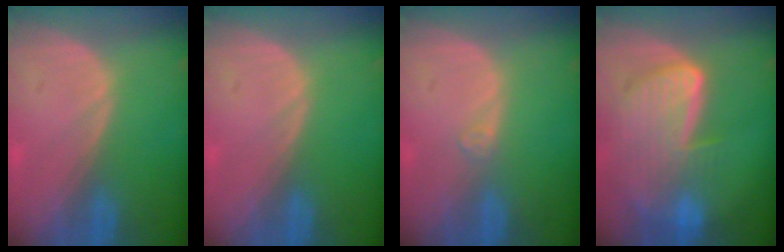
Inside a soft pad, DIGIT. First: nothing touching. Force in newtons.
{"total": 0.0}
{"total": 0.9, "press": 0.8, "slide": 0.2}
{"total": 9.1, "press": 8.0, "slide": 4.4}